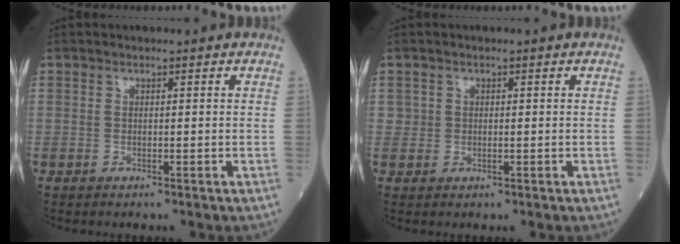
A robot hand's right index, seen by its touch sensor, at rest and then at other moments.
{"total": 1.0, "force": [0.2, 0.9, 0.3], "torque": [-0.001, 0.000, 0.001]}